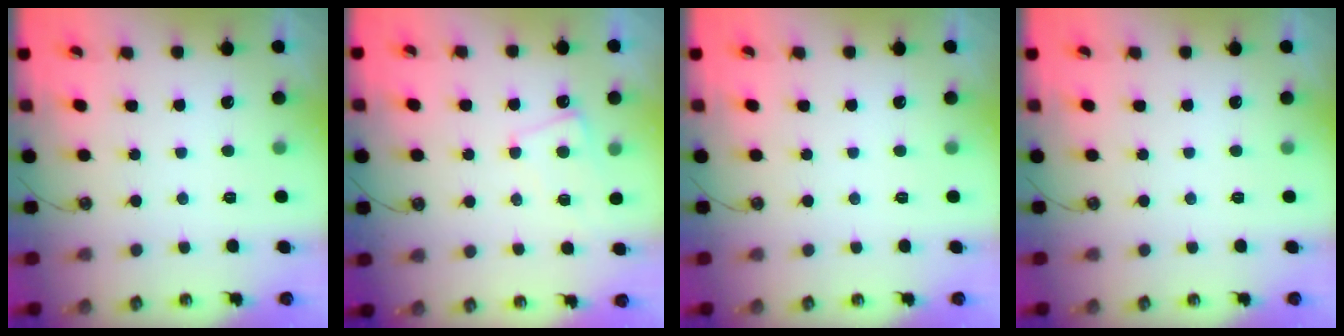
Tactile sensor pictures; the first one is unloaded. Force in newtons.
{"total": 1.6, "press": 1.5, "slide": 0.5}
{"total": 0.0}
{"total": 0.0}